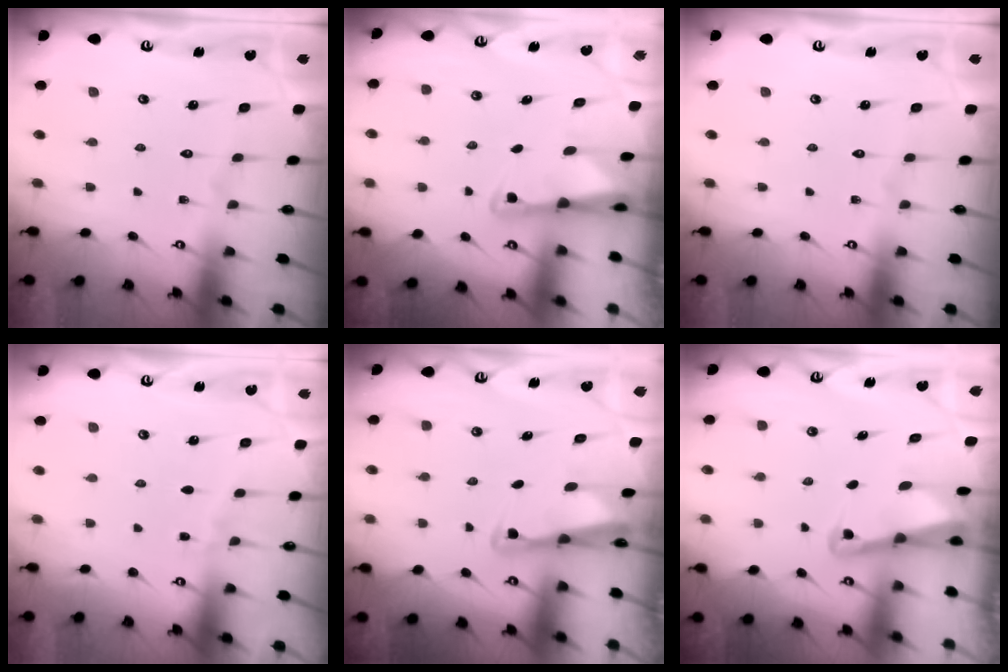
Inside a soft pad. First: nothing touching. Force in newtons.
{"total": 2.3, "press": 2.2, "slide": 0.5}
{"total": 0.0}
{"total": 4.5, "press": 4.5, "slide": 0.6}
{"total": 2.4, "press": 2.4, "slide": 0.5}
{"total": 2.6, "press": 2.5, "slide": 0.6}